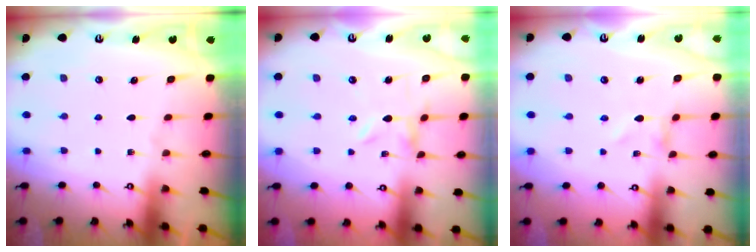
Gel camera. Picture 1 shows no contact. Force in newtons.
{"total": 0.0}
{"total": 0.9, "press": 0.9, "slide": 0.1}